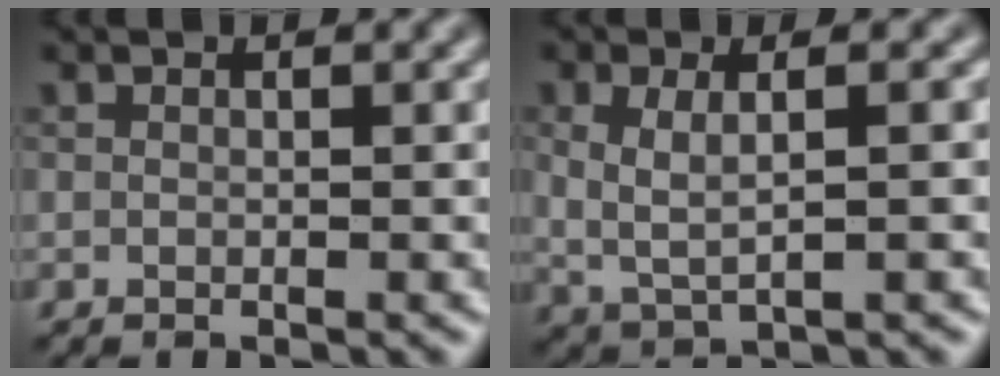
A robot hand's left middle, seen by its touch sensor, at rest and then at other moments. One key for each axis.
{"total": 3.3, "fx": 0.5, "fy": 1.2, "fz": 3.0, "tx": -0.060, "ty": 0.000, "tz": 0.011}